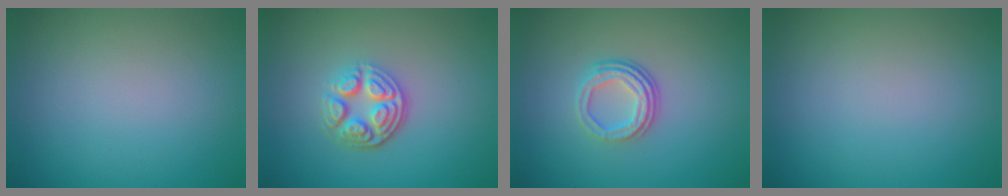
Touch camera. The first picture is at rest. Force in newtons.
{"total": 4.1, "press": 3.2, "slide": 2.5}
{"total": 3.5, "press": 2.5, "slide": 2.5}
{"total": 0.0}